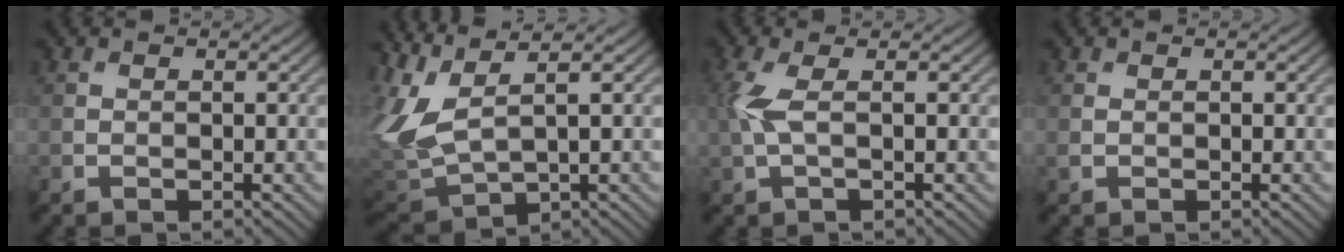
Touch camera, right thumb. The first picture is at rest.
{"total": 8.5, "force": [3.0, 3.0, 7.3], "torque": [-0.195, 0.004, 0.065]}
{"total": 3.3, "force": [0.4, 0.8, 3.2], "torque": [-0.081, 0.009, 0.004]}
{"total": 0.6, "force": [-0.1, 0.5, 0.3], "torque": [-0.008, -0.003, -0.001]}